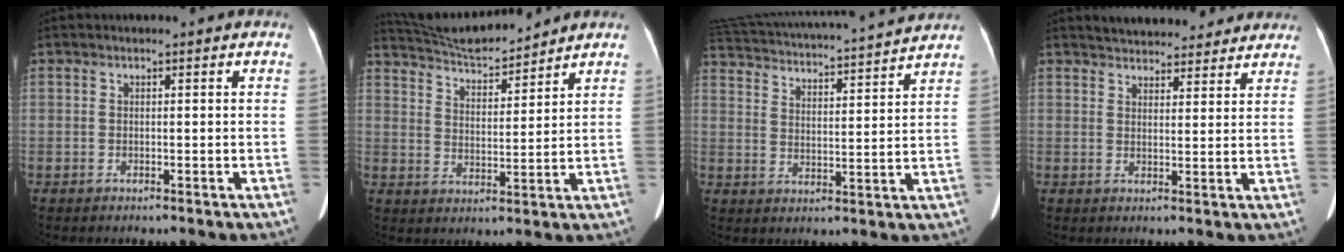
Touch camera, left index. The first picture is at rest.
{"total": 10.8, "force": [10.4, 0.6, 2.9], "torque": [-0.064, 0.008, 0.179]}
{"total": 18.2, "force": [16.5, 0.7, 7.6], "torque": [-0.147, 0.011, 0.242]}
{"total": 12.8, "force": [11.8, 3.8, 3.4], "torque": [-0.033, 0.019, 0.147]}